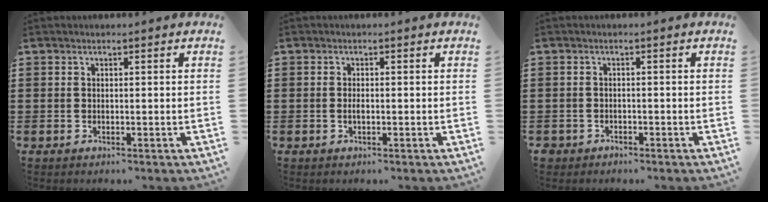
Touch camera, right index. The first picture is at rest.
{"total": 1.1, "force": [-0.3, 0.4, 1.0], "torque": [-0.019, -0.001, -0.005]}
{"total": 1.2, "force": [-1.1, 0.5, 0.0], "torque": [-0.005, 0.001, -0.024]}